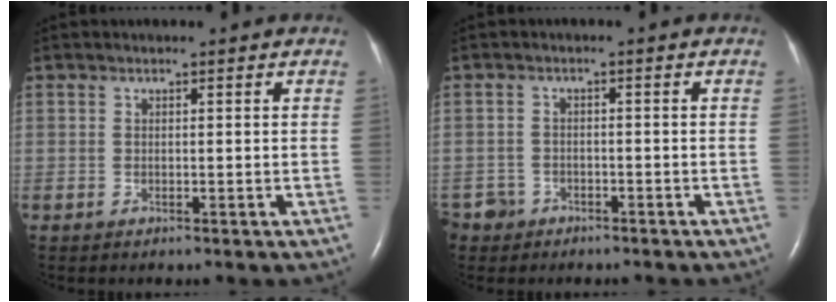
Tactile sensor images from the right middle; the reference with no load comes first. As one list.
[{"total": 3.9, "force": [-2.7, 2.8, -0.3], "torque": [0.001, 0.007, -0.049]}]